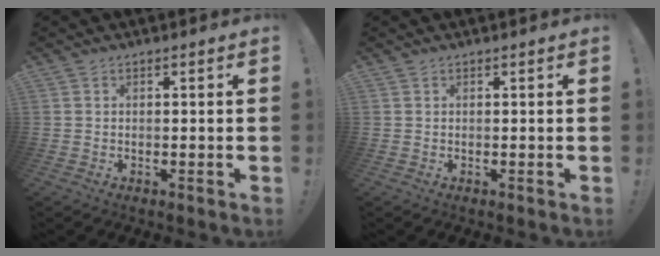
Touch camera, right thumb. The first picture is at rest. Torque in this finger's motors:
{"motor_torque": [-0.15, -0.24, 0.31, -0.27, -0.04]}